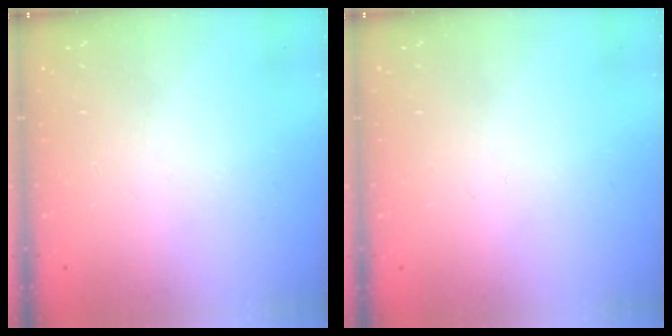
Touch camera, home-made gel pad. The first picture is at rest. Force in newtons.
{"total": 0.0}